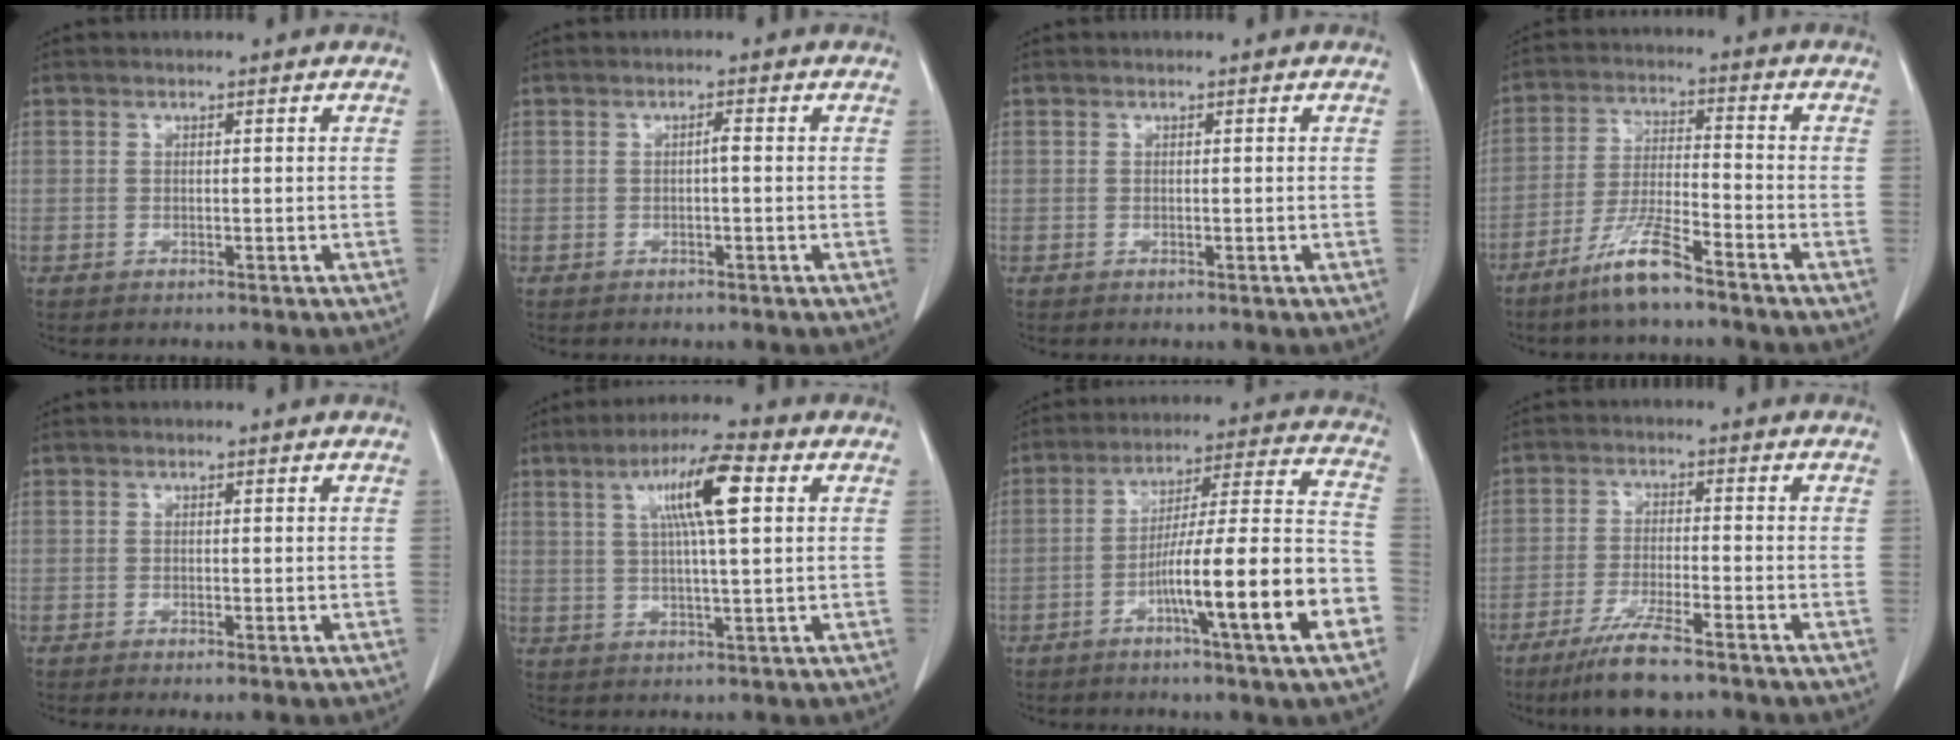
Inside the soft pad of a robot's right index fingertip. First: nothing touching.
{"total": 0.9, "force": [-0.1, 0.1, 0.9], "torque": [-0.015, 0.002, -0.001]}
{"total": 0.0}
{"total": 8.0, "force": [-6.0, 0.4, 5.3], "torque": [-0.111, -0.017, -0.120]}
{"total": 1.2, "force": [-0.5, 0.2, 1.0], "torque": [-0.018, -0.003, -0.006]}
{"total": 9.6, "force": [3.1, 0.8, 9.0], "torque": [-0.160, 0.014, 0.052]}
{"total": 18.1, "force": [-6.8, 0.1, 16.8], "torque": [-0.235, 0.011, -0.105]}
{"total": 7.8, "force": [-5.7, 0.6, 5.3], "torque": [-0.101, -0.020, -0.102]}